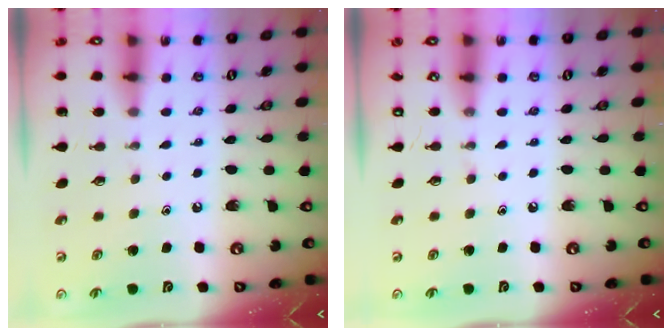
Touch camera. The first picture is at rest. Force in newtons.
{"total": 0.0}